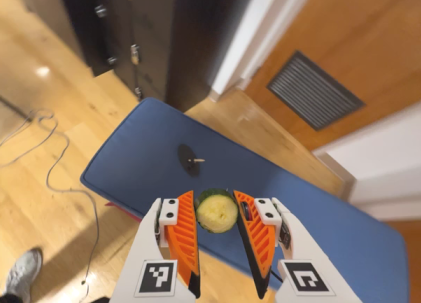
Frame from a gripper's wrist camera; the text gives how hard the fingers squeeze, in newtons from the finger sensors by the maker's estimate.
{"total": 7.8, "left": 8.0, "right": 7.7}